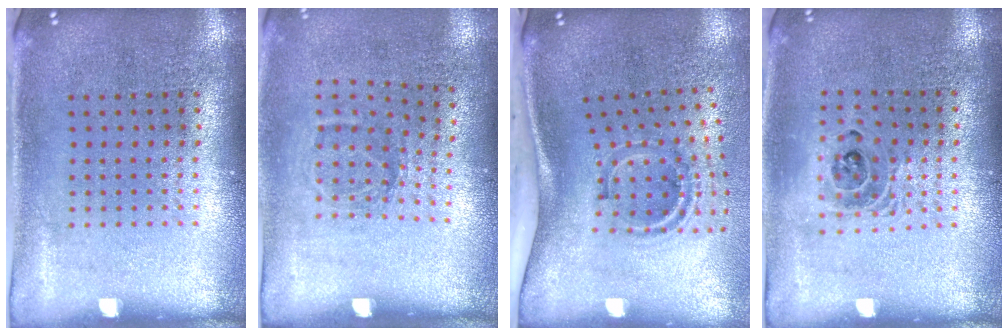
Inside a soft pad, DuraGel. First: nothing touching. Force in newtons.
{"total": 1.2, "press": 0.8, "slide": 0.8}
{"total": 1.9, "press": 1.2, "slide": 1.5}
{"total": 1.4, "press": 1.2, "slide": 0.7}